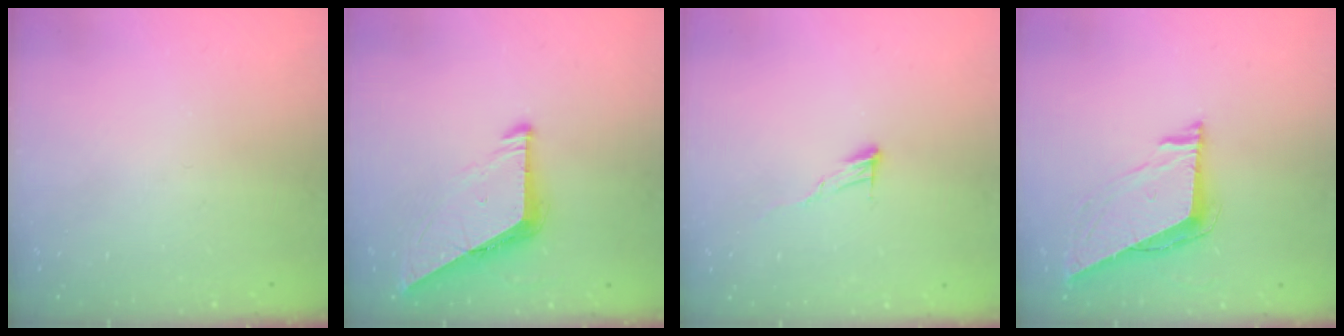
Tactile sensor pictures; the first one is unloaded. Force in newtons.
{"total": 8.6, "press": 8.5, "slide": 0.9}
{"total": 6.1, "press": 6.1, "slide": 0.3}
{"total": 7.1, "press": 7.1, "slide": 0.2}